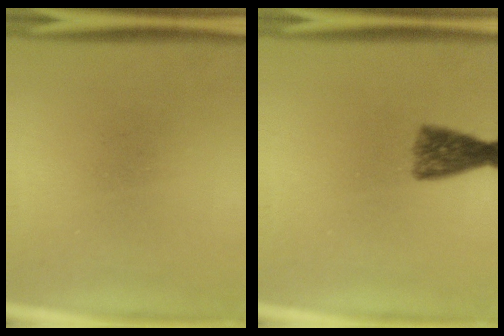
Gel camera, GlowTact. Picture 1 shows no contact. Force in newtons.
{"total": 5.1}